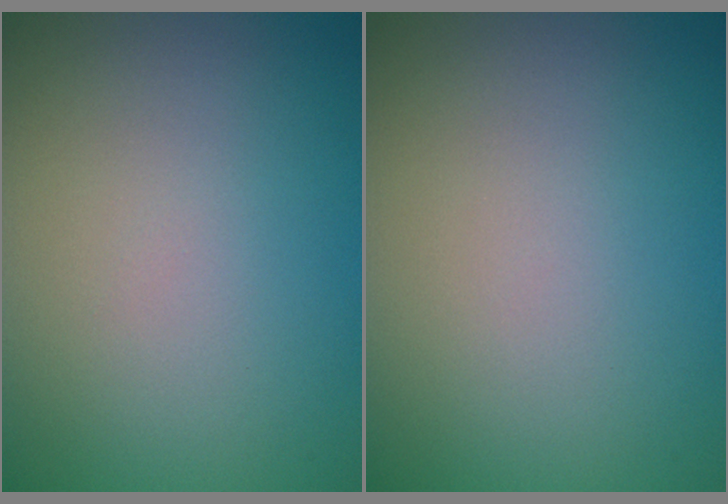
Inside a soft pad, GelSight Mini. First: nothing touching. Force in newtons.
{"total": 0.0}